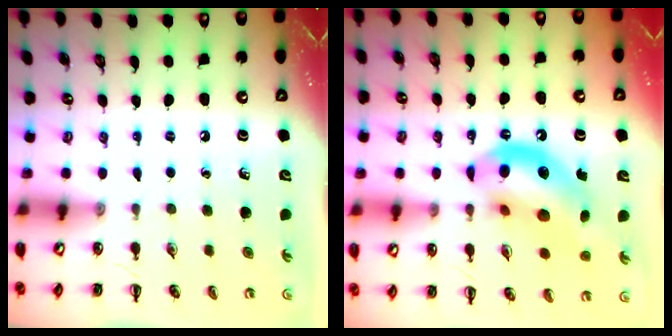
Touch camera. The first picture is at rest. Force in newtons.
{"total": 16.1, "press": 15.7, "slide": 3.6}